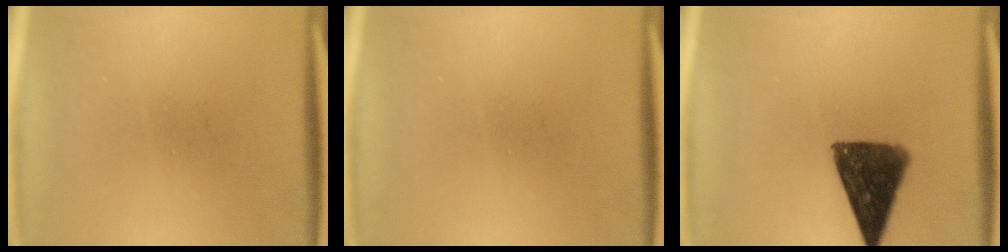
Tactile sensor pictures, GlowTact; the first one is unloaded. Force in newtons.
{"total": 0.0}
{"total": 11.7}